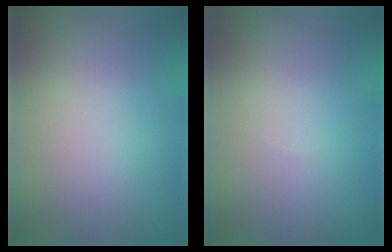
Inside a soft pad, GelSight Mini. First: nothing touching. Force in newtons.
{"total": 0.0}